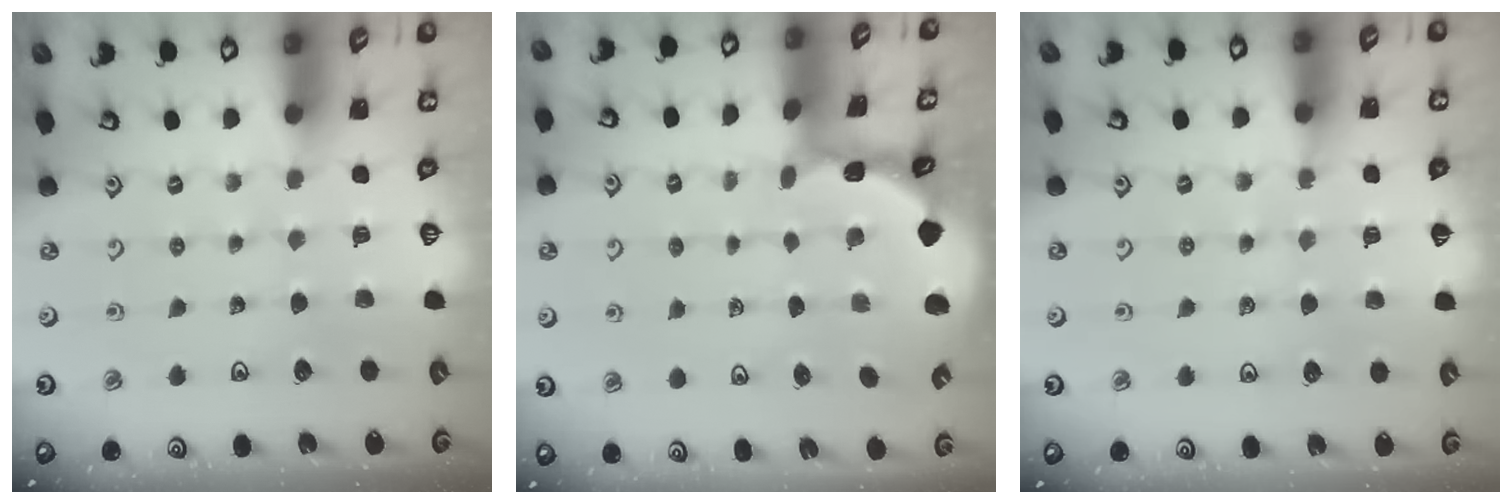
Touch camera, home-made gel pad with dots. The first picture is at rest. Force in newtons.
{"total": 1.5, "press": 1.5, "slide": 0.1}
{"total": 4.8, "press": 4.4, "slide": 1.9}